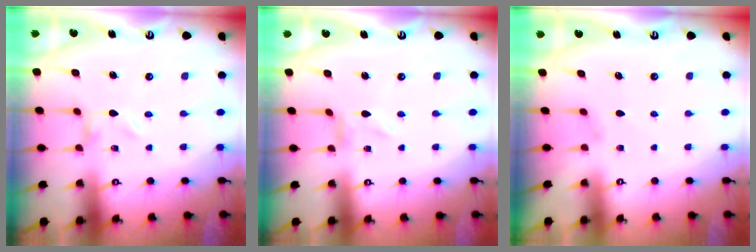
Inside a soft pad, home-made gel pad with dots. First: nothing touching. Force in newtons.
{"total": 1.1, "press": 1.1, "slide": 0.2}
{"total": 1.0, "press": 0.9, "slide": 0.4}